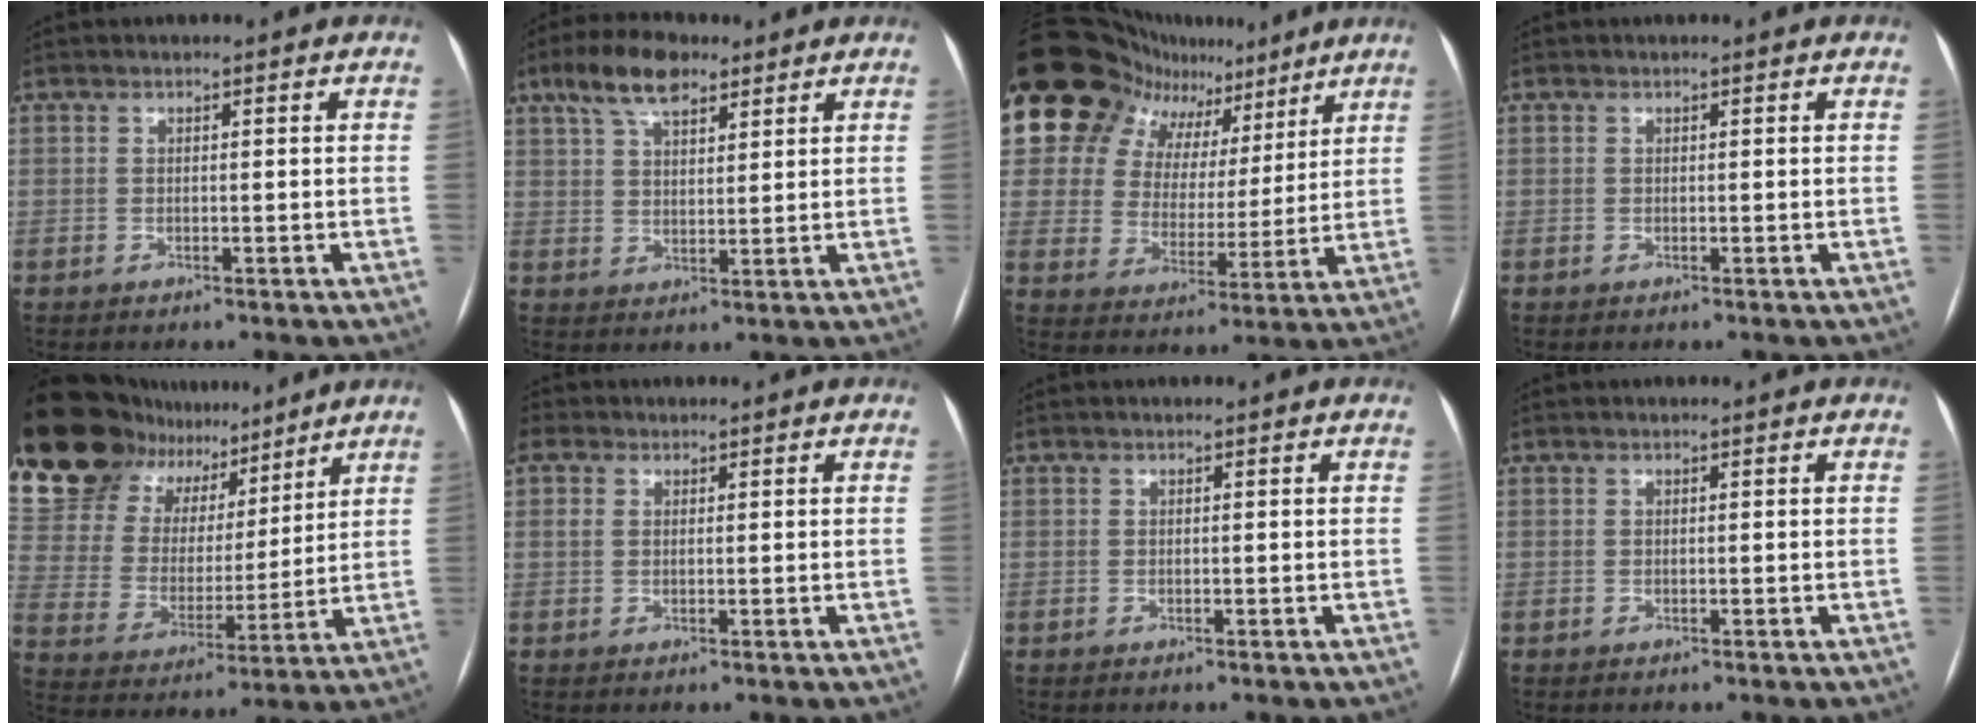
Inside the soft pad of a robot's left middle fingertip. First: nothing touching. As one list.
[{"total": 8.5, "force": [5.7, 3.3, 5.4], "torque": [-0.106, 0.021, 0.104]}, {"total": 15.4, "force": [11.1, 9.7, 4.5], "torque": [-0.084, 0.041, 0.166]}, {"total": 0.0}, {"total": 18.0, "force": [15.5, 7.6, 5.2], "torque": [-0.106, 0.036, 0.271]}, {"total": 0.0}, {"total": 0.0}, {"total": 0.0}]